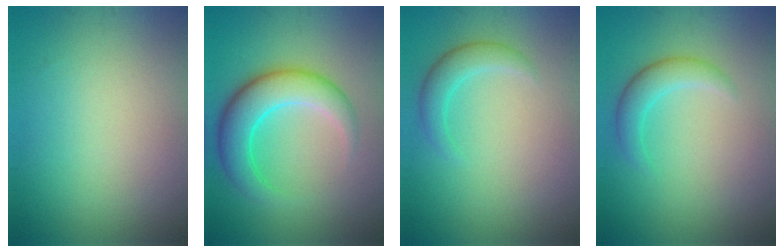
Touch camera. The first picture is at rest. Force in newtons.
{"total": 5.8, "press": 5.8, "slide": 0.3}
{"total": 2.3, "press": 2.2, "slide": 0.1}
{"total": 2.5, "press": 2.5, "slide": 0.0}